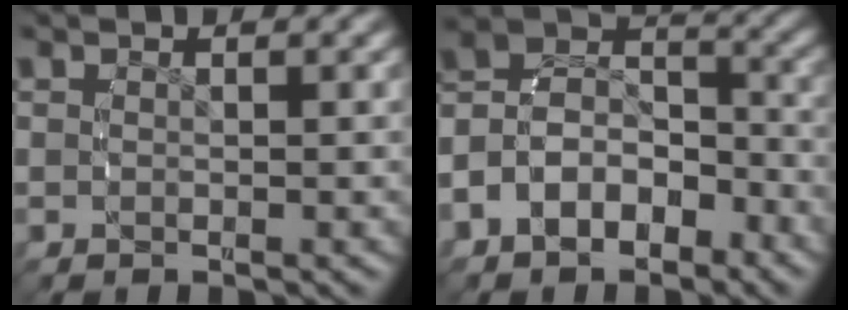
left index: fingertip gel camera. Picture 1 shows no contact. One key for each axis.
{"total": 8.6, "fx": -1.5, "fy": 7.0, "fz": 4.8, "tx": -0.106, "ty": -0.004, "tz": -0.036}